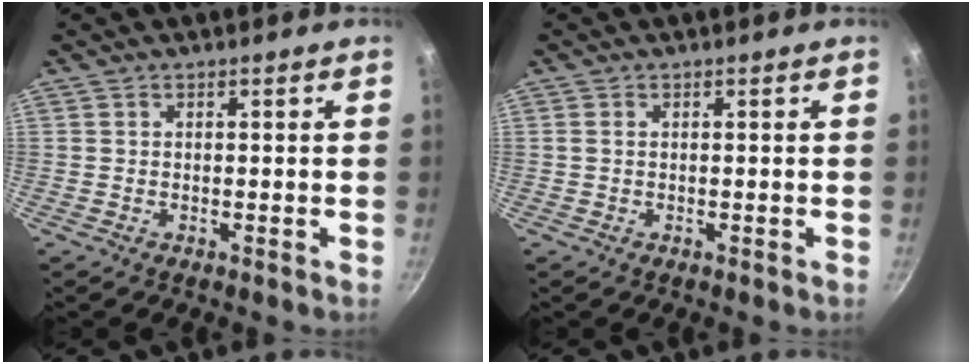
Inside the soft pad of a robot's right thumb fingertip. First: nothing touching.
{"total": 0.8, "force": [0.1, 0.5, 0.6], "torque": [-0.011, 0.001, 0.001]}